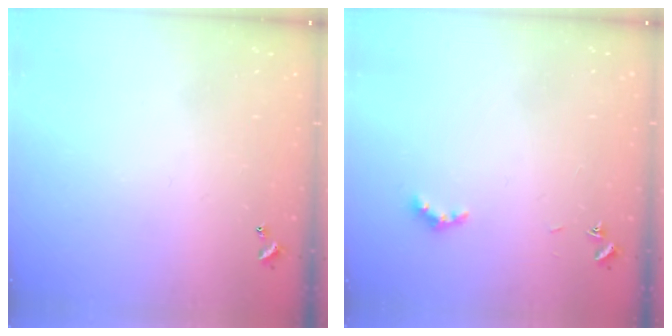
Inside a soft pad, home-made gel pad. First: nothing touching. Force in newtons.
{"total": 3.5, "press": 3.4, "slide": 1.0}